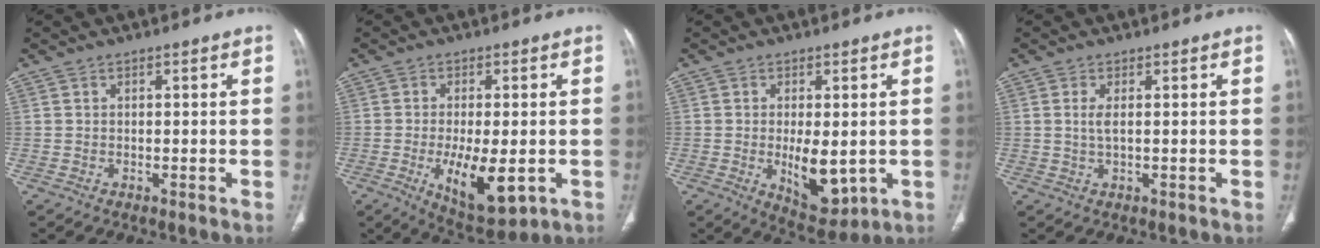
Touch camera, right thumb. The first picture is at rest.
{"total": 11.3, "force": [-2.9, 4.6, 9.8], "torque": [-0.151, -0.017, -0.034]}
{"total": 8.9, "force": [-1.2, 4.2, 7.7], "torque": [-0.099, -0.018, -0.004]}
{"total": 1.8, "force": [0.4, 0.5, 1.7], "torque": [-0.046, -0.004, 0.013]}